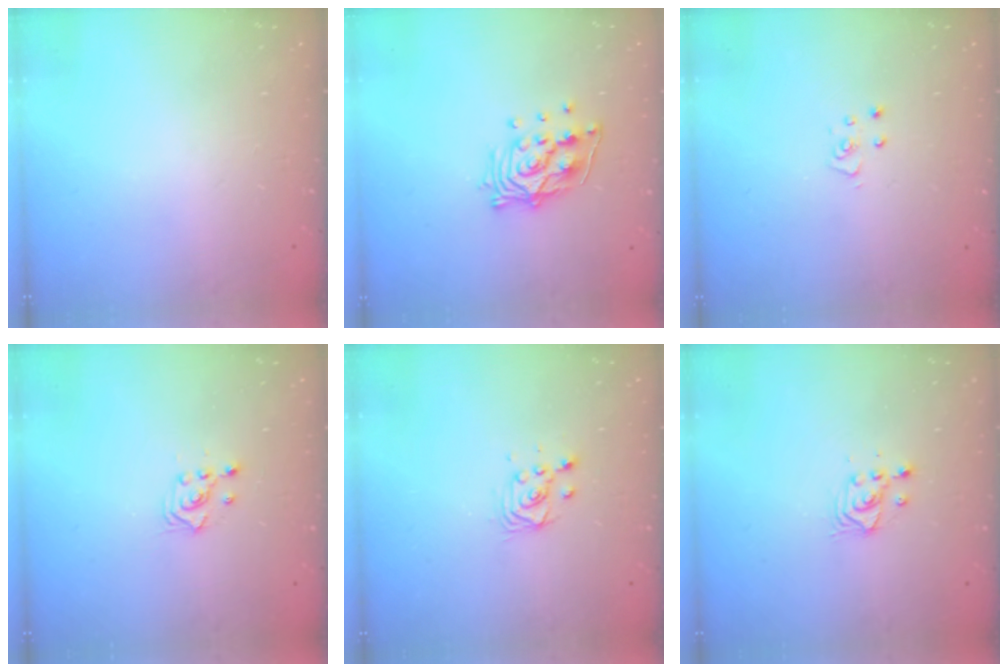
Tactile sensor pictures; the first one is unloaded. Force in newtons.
{"total": 11.7, "press": 11.6, "slide": 1.3}
{"total": 3.9, "press": 3.9, "slide": 0.2}
{"total": 2.9, "press": 2.9, "slide": 0.2}
{"total": 3.3, "press": 3.3, "slide": 0.4}
{"total": 3.4, "press": 3.4, "slide": 0.4}